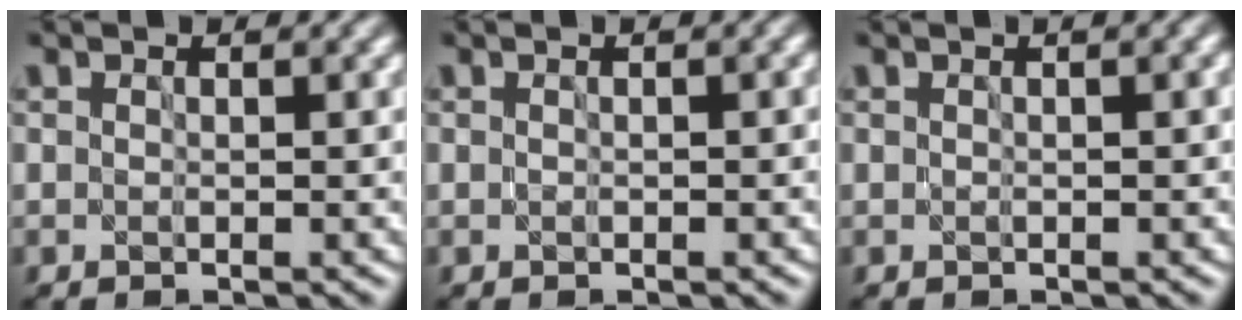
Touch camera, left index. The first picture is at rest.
{"total": 0.9, "force": [0.1, 0.2, 0.8], "torque": [-0.018, 0.002, 0.000]}
{"total": 1.9, "force": [0.6, 0.5, 1.8], "torque": [-0.026, 0.006, 0.002]}